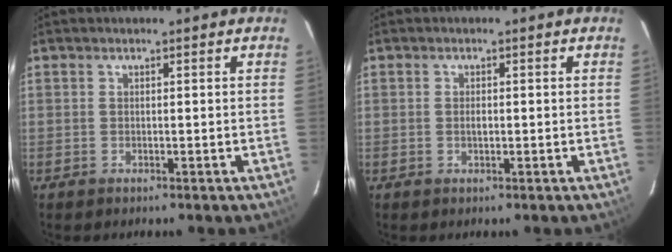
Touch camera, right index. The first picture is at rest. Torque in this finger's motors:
{"motor_torque": [0.22, 0.00, 0.02, 0.00]}